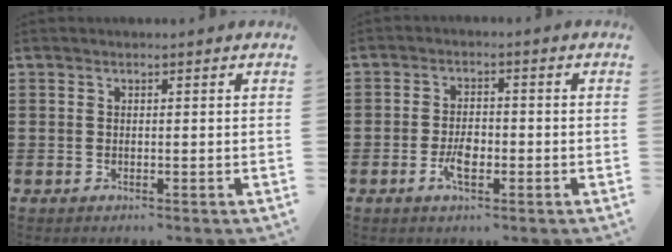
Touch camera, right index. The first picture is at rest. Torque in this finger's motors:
{"motor_torque": [1.11, 1.02, 0.12, 0.08]}